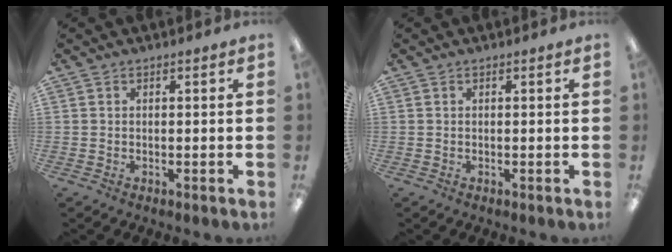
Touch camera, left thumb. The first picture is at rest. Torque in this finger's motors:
{"motor_torque": [0.00, 0.00, 0.03, -0.03, 0.00]}